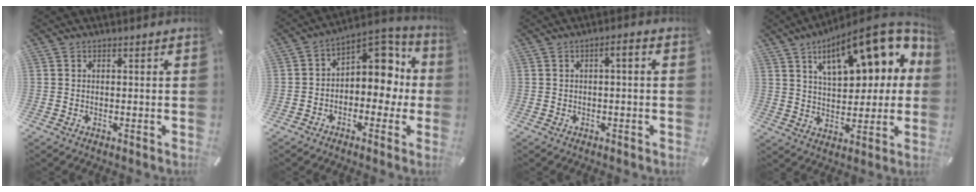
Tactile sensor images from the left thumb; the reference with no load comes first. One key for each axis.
{"total": 9.7, "fx": 2.4, "fy": 7.4, "fz": 5.8, "tx": -0.061, "ty": -0.029, "tz": 0.041}
{"total": 2.6, "fx": -0.6, "fy": 0.4, "fz": 2.5, "tx": -0.045, "ty": 0.008, "tz": -0.014}
{"total": 19.9, "fx": 9.5, "fy": 9.3, "fz": 14.8, "tx": -0.223, "ty": -0.040, "tz": 0.156}